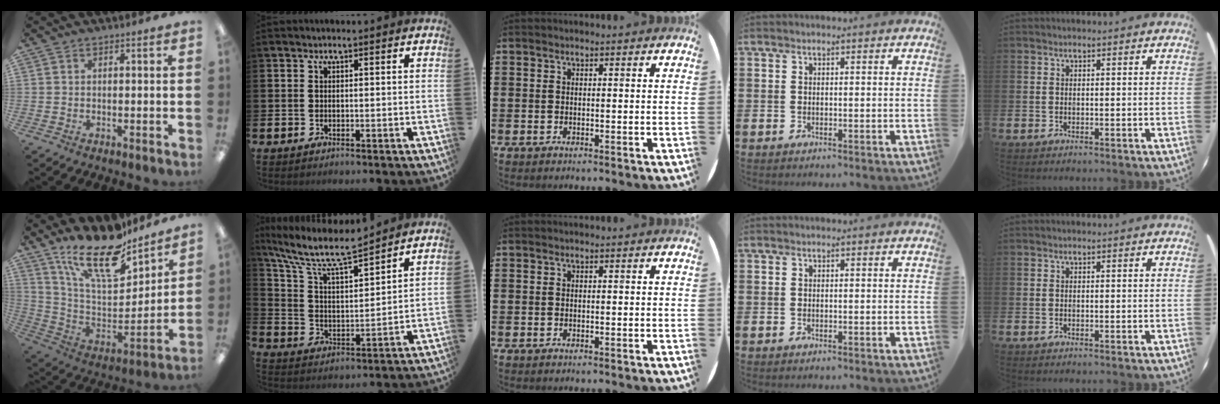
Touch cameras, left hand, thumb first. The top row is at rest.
{"thumb": {"total": 20.3, "force": [15.8, 6.7, 10.9], "torque": [-0.202, -0.106, 0.278]}, "index": {"total": 9.1, "force": [8.0, 1.4, 4.0], "torque": [-0.117, -0.046, 0.137]}}